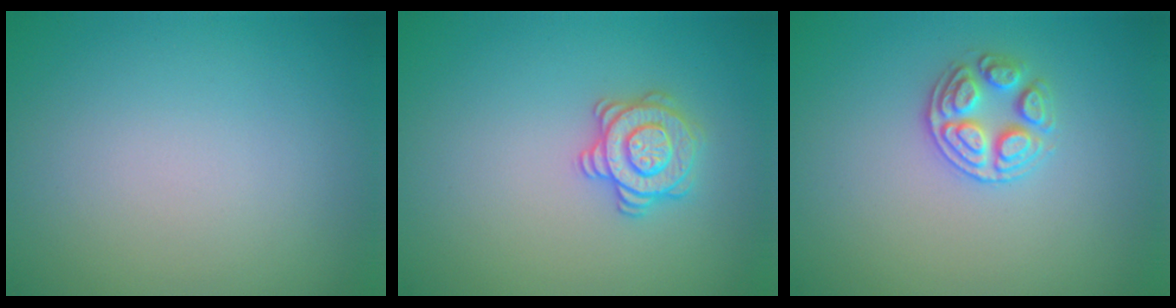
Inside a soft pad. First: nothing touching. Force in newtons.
{"total": 2.8, "press": 2.8, "slide": 0.4}
{"total": 2.6, "press": 2.6, "slide": 0.6}